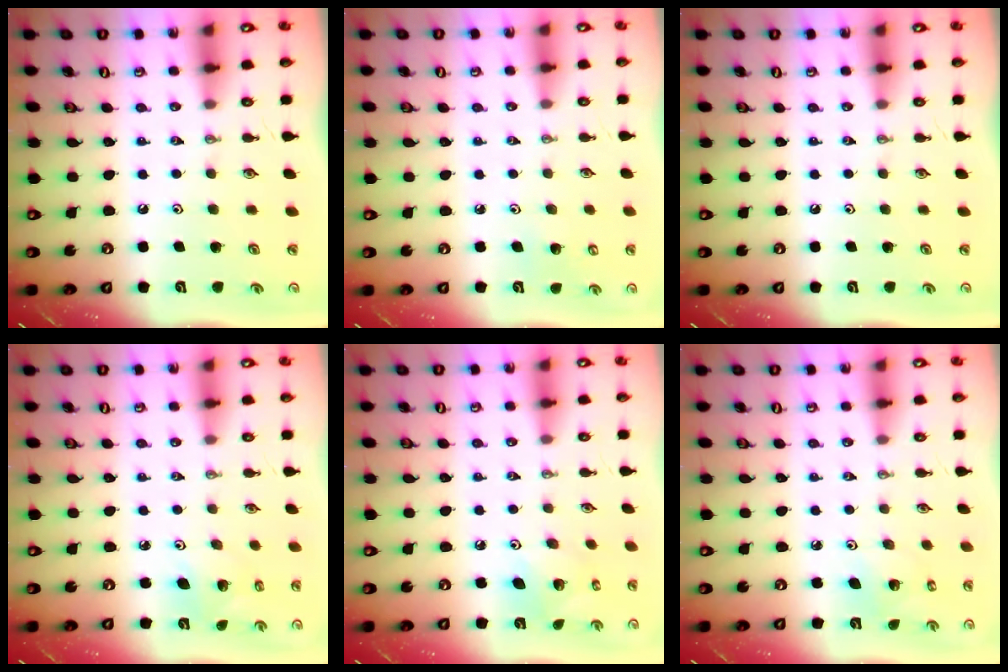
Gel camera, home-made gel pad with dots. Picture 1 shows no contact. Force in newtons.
{"total": 4.6, "press": 4.5, "slide": 1.1}
{"total": 0.0}
{"total": 3.5, "press": 3.5, "slide": 0.3}
{"total": 6.6, "press": 6.6, "slide": 0.3}
{"total": 3.5, "press": 3.5, "slide": 0.2}